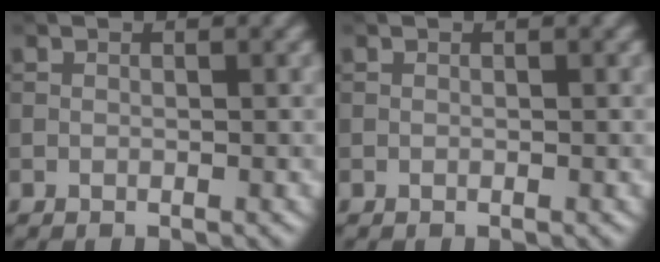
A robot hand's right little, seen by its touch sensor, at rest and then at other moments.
{"total": 0.0}